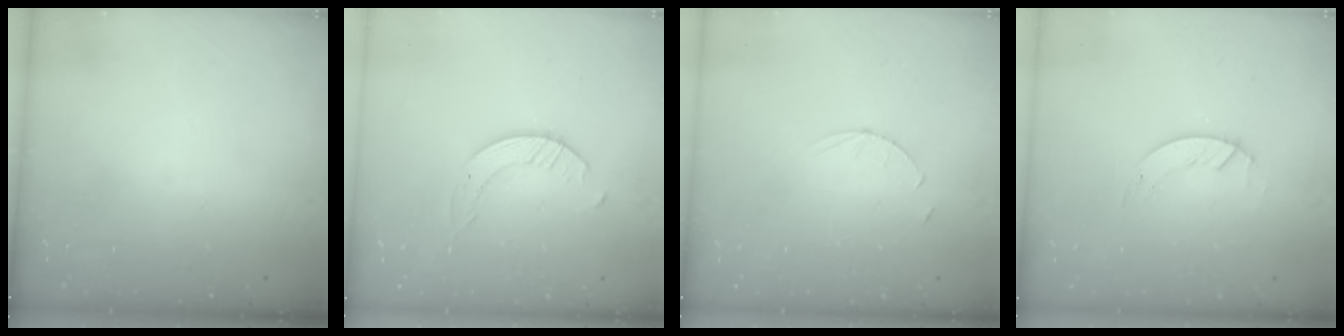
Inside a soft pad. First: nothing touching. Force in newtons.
{"total": 2.6, "press": 2.6, "slide": 0.3}
{"total": 3.0, "press": 2.9, "slide": 0.4}
{"total": 1.3, "press": 1.3, "slide": 0.2}